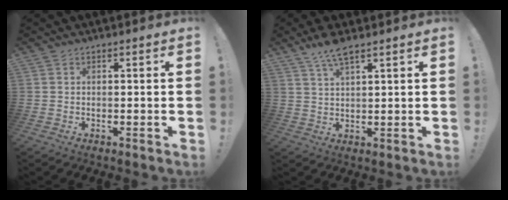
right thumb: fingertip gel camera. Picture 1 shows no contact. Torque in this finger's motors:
{"motor_torque": [-0.09, 0.09, 0.00, 0.00, 0.01]}